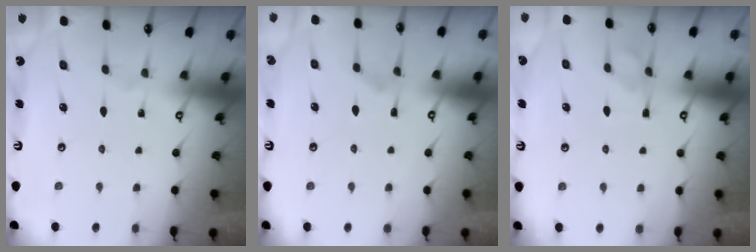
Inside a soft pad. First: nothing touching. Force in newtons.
{"total": 5.5, "press": 5.4, "slide": 1.2}
{"total": 1.4, "press": 0.9, "slide": 1.0}